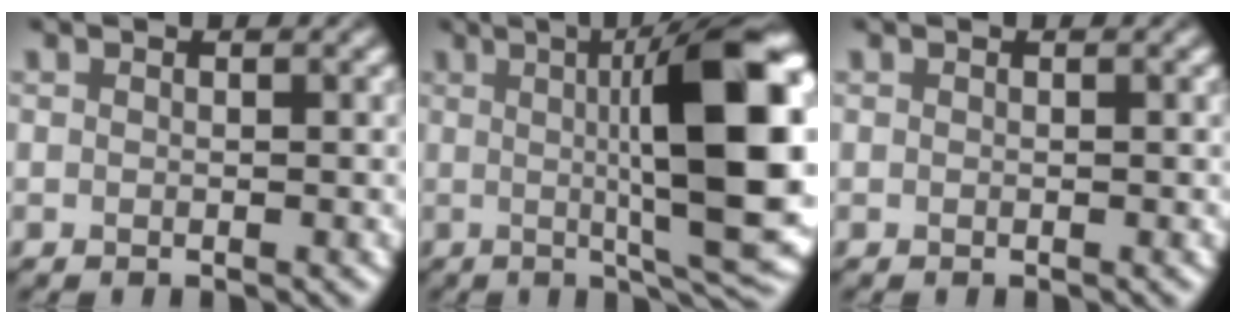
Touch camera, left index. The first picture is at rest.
{"total": 15.9, "force": [1.6, 3.7, 15.4], "torque": [-0.187, 0.011, 0.029]}
{"total": 0.0}